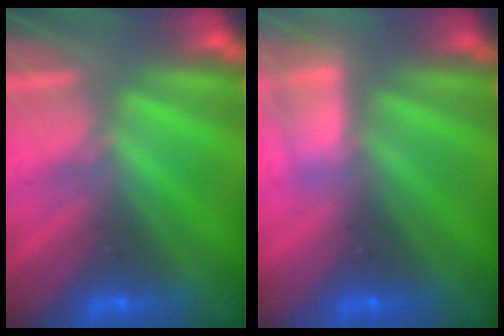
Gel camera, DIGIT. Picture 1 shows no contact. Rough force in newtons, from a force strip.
{"total": 2.8}